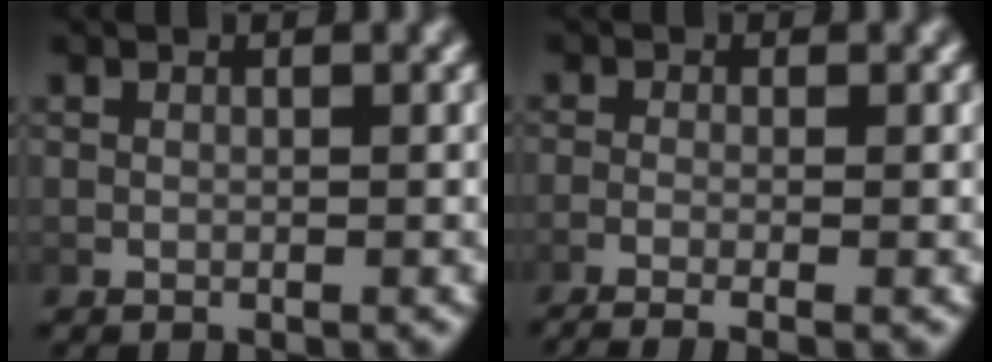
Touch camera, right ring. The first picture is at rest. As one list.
[{"total": 3.6, "force": [-2.6, 0.8, 2.2], "torque": [-0.049, -0.013, -0.039]}]